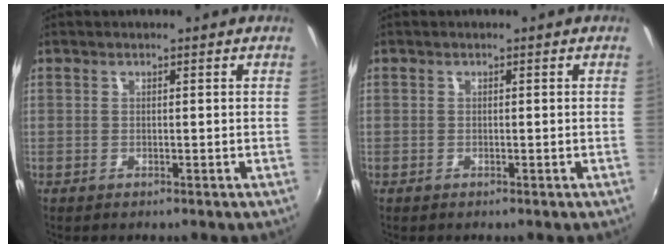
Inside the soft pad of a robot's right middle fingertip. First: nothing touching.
{"total": 0.0}